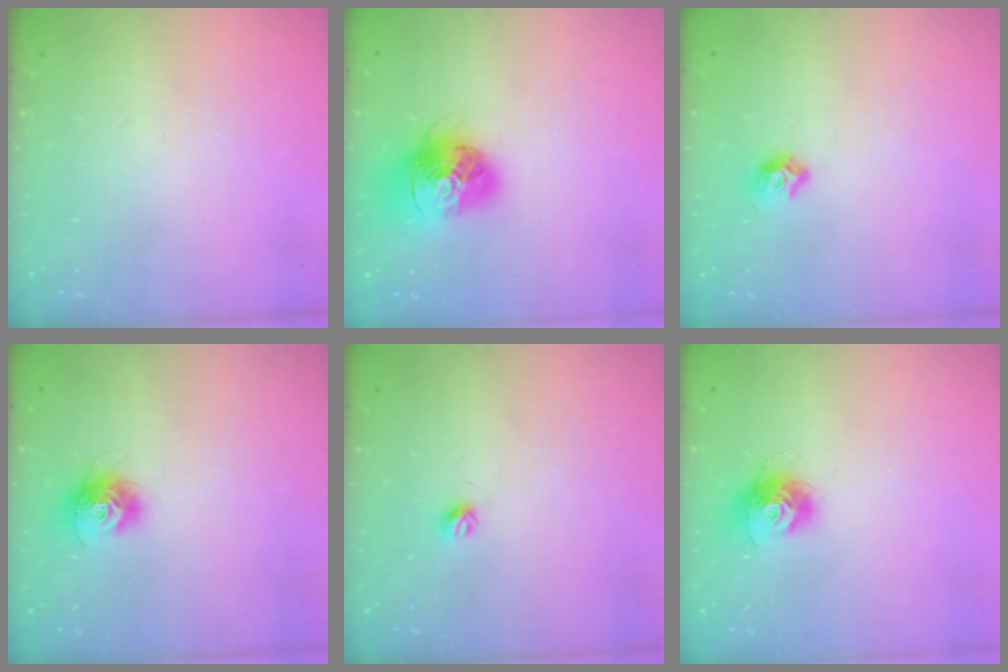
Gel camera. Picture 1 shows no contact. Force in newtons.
{"total": 17.4, "press": 17.3, "slide": 2.1}
{"total": 7.9, "press": 7.8, "slide": 1.0}
{"total": 11.0, "press": 11.0, "slide": 0.8}
{"total": 4.1, "press": 4.0, "slide": 0.6}
{"total": 11.5, "press": 11.4, "slide": 0.8}